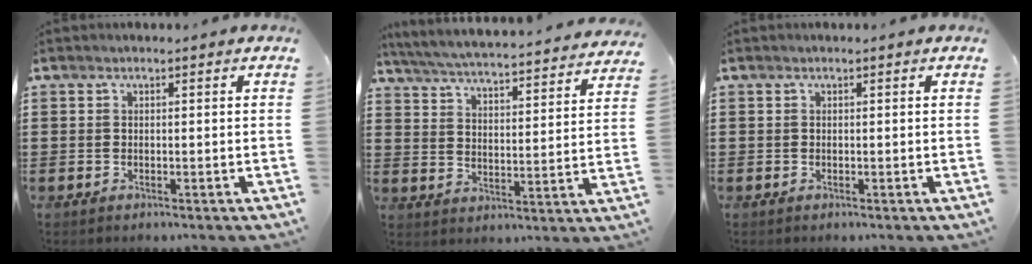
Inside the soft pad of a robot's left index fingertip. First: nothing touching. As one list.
[{"total": 4.7, "force": [4.5, -0.6, 1.2], "torque": [-0.046, -0.038, 0.070]}, {"total": 0.0}]